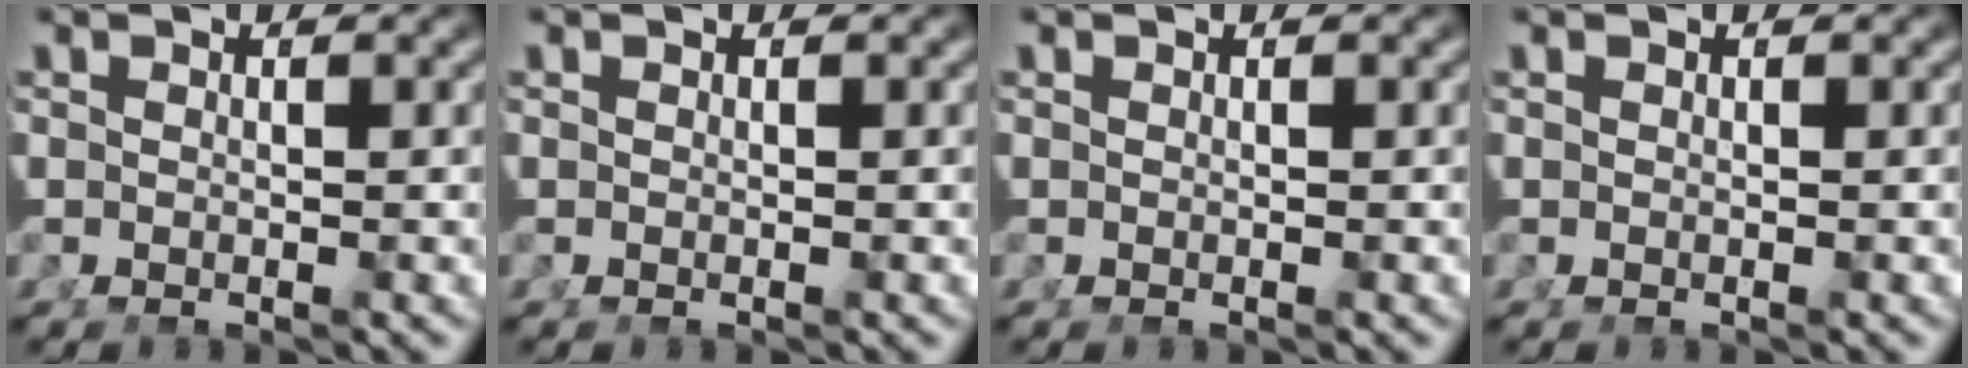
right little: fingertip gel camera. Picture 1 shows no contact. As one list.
[{"total": 0.0}, {"total": 0.0}, {"total": 0.0}]